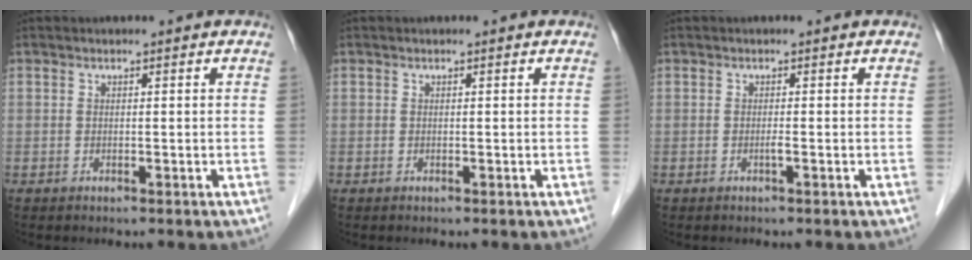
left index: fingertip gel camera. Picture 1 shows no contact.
{"total": 0.0}
{"total": 0.7, "force": [-0.5, -0.2, 0.4], "torque": [-0.009, -0.005, -0.011]}